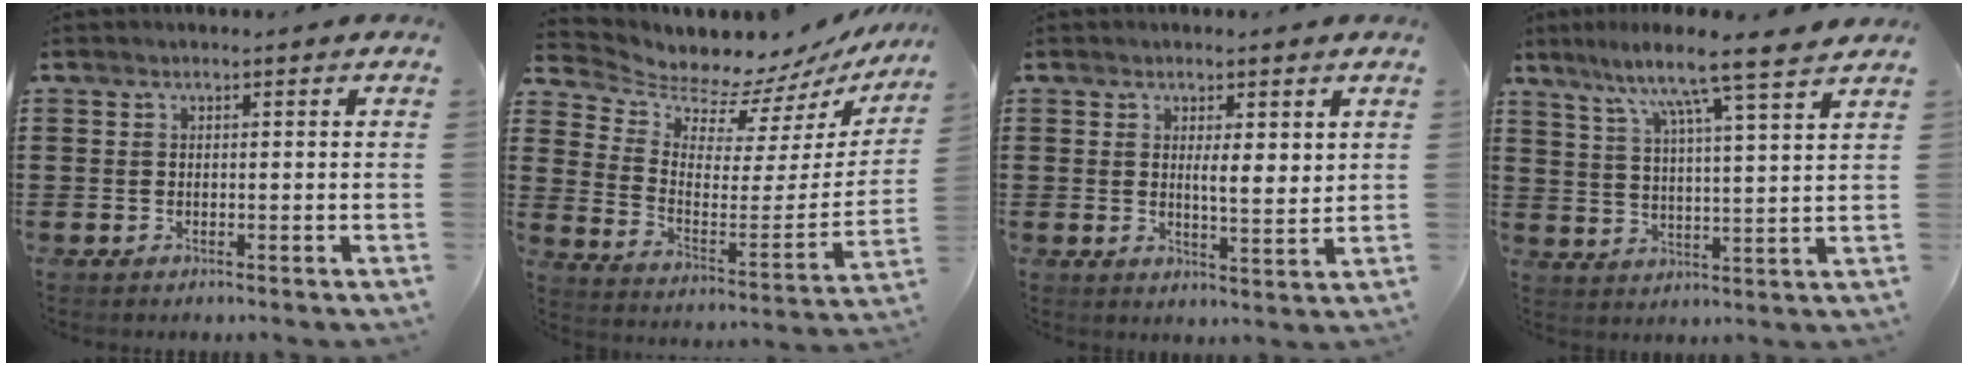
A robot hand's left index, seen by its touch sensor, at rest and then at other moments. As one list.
[{"total": 5.7, "force": [5.6, 1.1, 0.0], "torque": [-0.031, -0.065, 0.090]}, {"total": 3.2, "force": [1.5, 0.9, 2.6], "torque": [-0.031, -0.008, 0.020]}, {"total": 8.5, "force": [7.0, -1.0, 4.7], "torque": [-0.107, -0.045, 0.111]}]